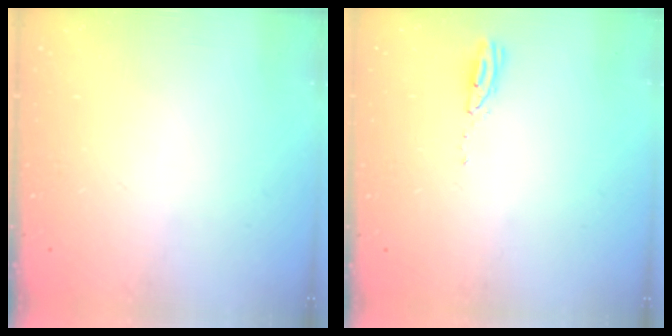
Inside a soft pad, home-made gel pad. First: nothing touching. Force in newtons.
{"total": 3.0, "press": 3.0, "slide": 0.1}